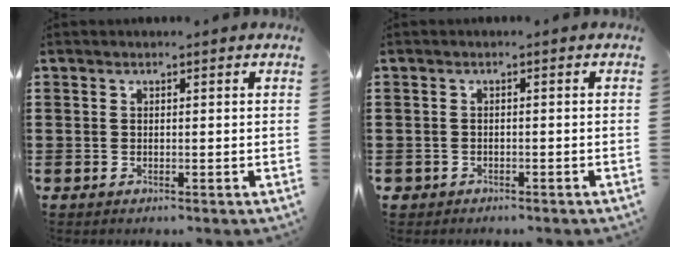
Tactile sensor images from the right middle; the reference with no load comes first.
{"total": 0.9, "force": [-0.8, 0.5, 0.0], "torque": [-0.003, 0.002, -0.019]}